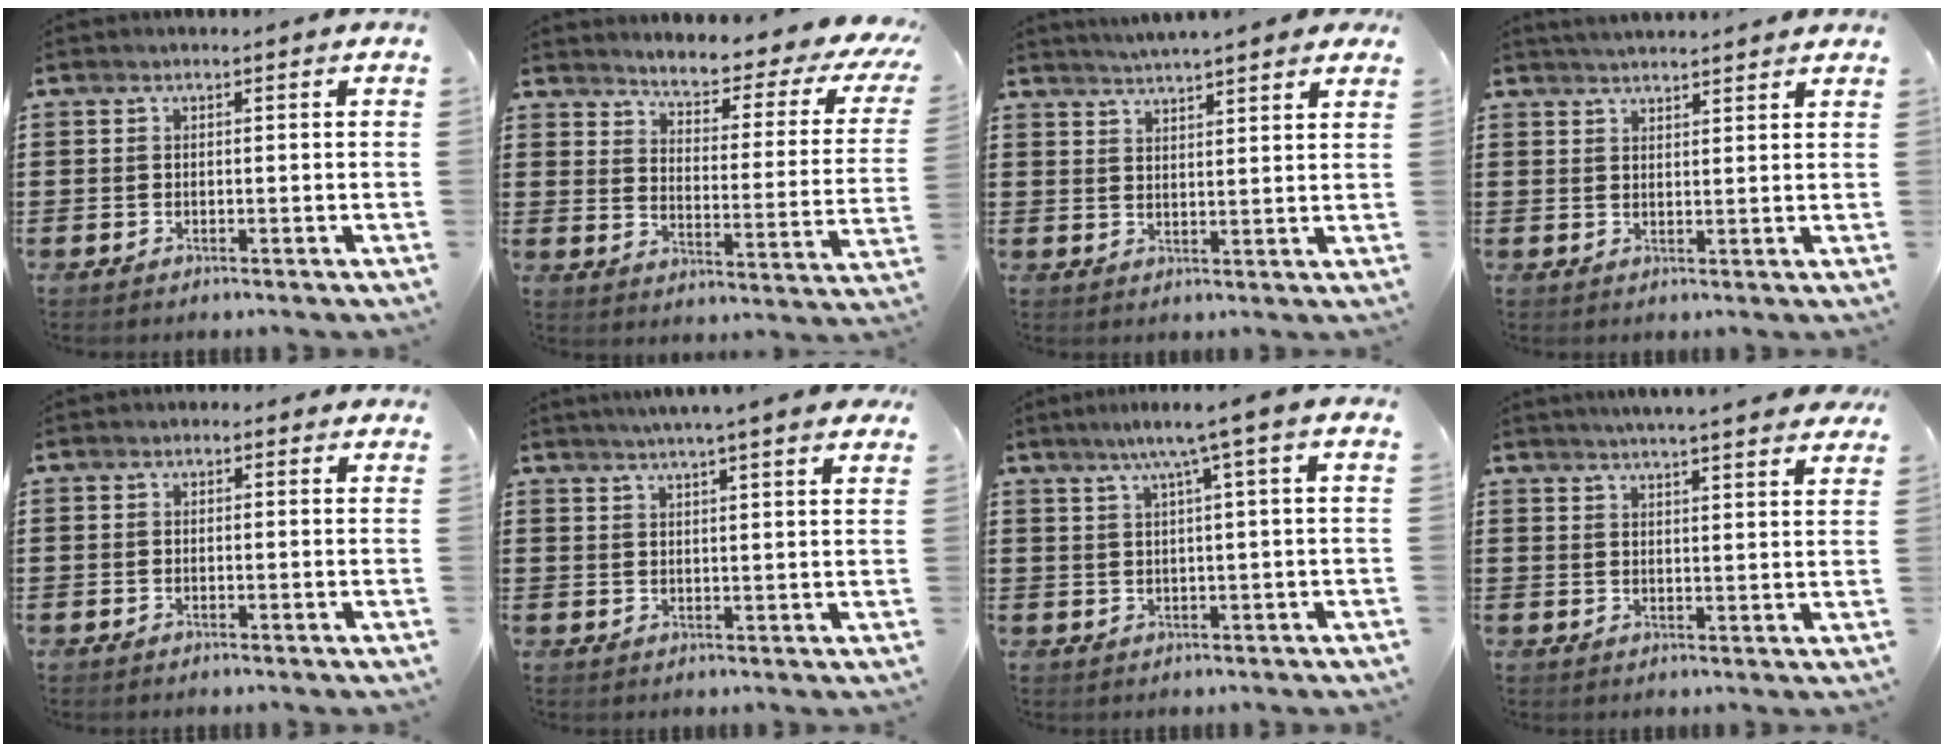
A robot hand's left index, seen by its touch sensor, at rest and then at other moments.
{"total": 3.9, "force": [3.4, 0.3, 1.9], "torque": [-0.051, -0.035, 0.044]}
{"total": 3.1, "force": [3.1, -0.3, 0.5], "torque": [-0.020, -0.010, 0.054]}
{"total": 2.6, "force": [2.6, -0.3, 0.1], "torque": [-0.007, -0.005, 0.049]}
{"total": 0.7, "force": [0.1, 0.6, 0.4], "torque": [-0.008, 0.006, 0.001]}
{"total": 3.9, "force": [3.4, -0.6, 1.7], "torque": [-0.043, -0.007, 0.060]}
{"total": 4.6, "force": [2.0, -0.7, 4.1], "torque": [-0.084, -0.001, 0.028]}
{"total": 3.9, "force": [3.8, -0.3, 0.9], "torque": [-0.031, -0.015, 0.068]}